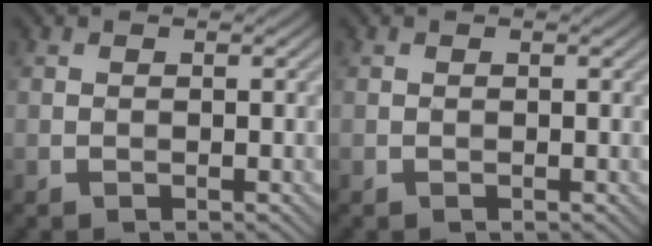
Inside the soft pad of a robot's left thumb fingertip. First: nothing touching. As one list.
[{"total": 0.0}]